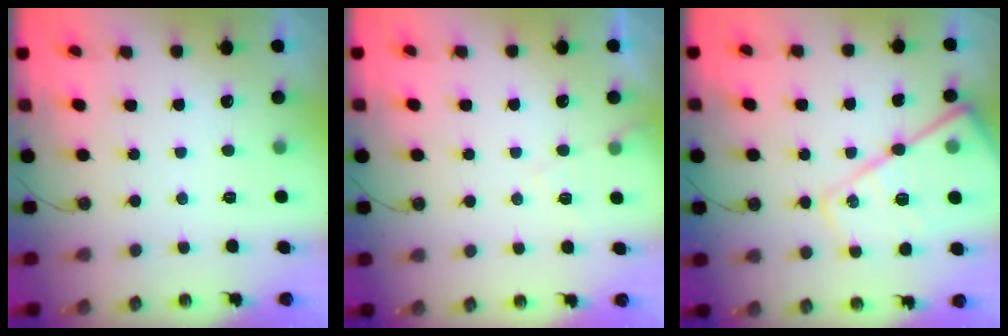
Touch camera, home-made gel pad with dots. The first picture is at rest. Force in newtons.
{"total": 5.9, "press": 5.8, "slide": 0.8}
{"total": 18.7, "press": 18.6, "slide": 1.9}